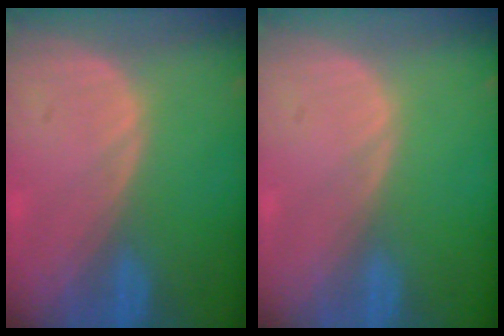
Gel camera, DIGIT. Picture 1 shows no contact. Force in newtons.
{"total": 0.0}